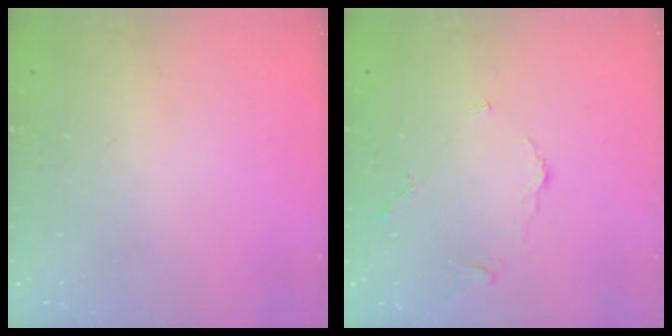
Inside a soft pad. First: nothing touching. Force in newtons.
{"total": 3.8, "press": 3.7, "slide": 0.4}